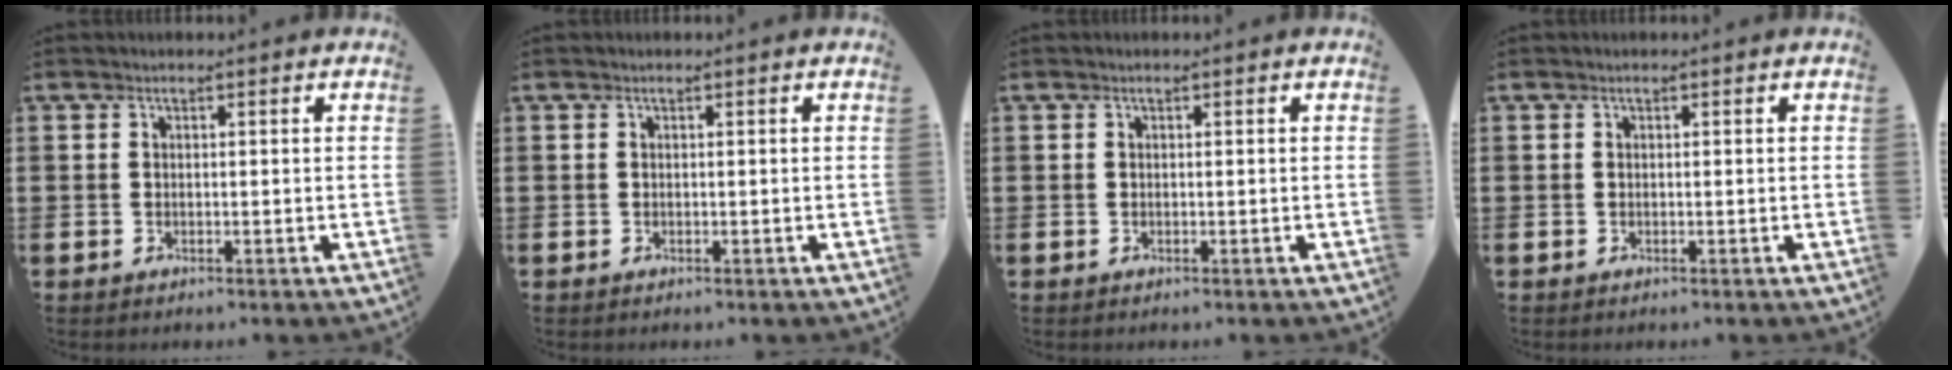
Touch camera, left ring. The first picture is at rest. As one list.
[{"total": 0.0}, {"total": 0.0}, {"total": 0.0}]